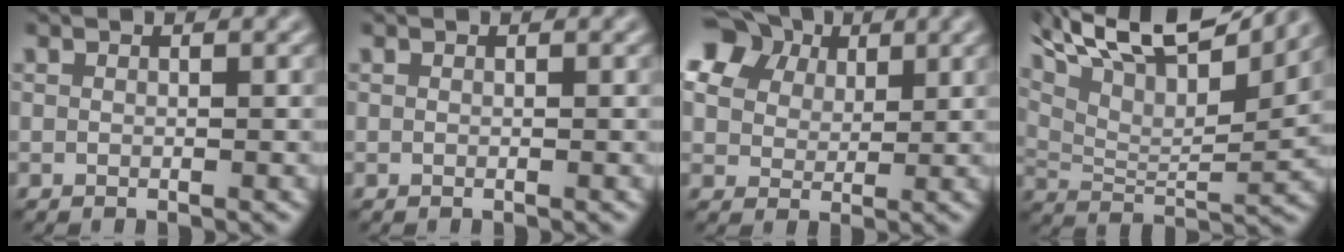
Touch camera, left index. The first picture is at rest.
{"total": 0.0}
{"total": 9.4, "force": [5.5, 6.3, 4.3], "torque": [-0.118, 0.027, 0.089]}
{"total": 13.5, "force": [8.9, 4.2, 9.2], "torque": [-0.169, 0.023, 0.144]}